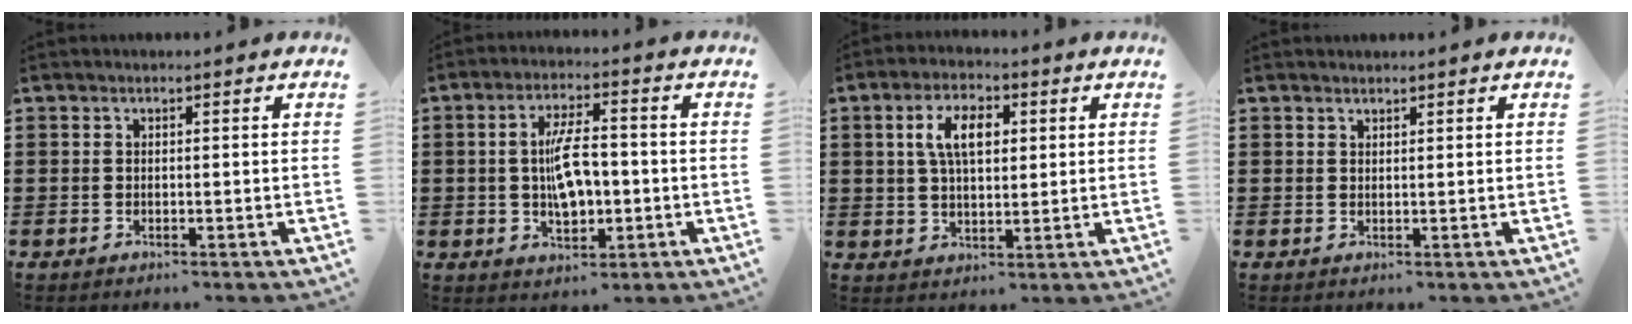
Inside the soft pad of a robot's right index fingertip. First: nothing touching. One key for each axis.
{"total": 7.1, "fx": -0.5, "fy": 3.2, "fz": 6.3, "tx": -0.106, "ty": 0.002, "tz": -0.013}
{"total": 6.5, "fx": 1.8, "fy": 3.4, "fz": 5.2, "tx": -0.106, "ty": 0.012, "tz": 0.026}
{"total": 0.9, "fx": 0.9, "fy": 0.3, "fz": -0.1, "tx": 0.001, "ty": 0.001, "tz": 0.018}